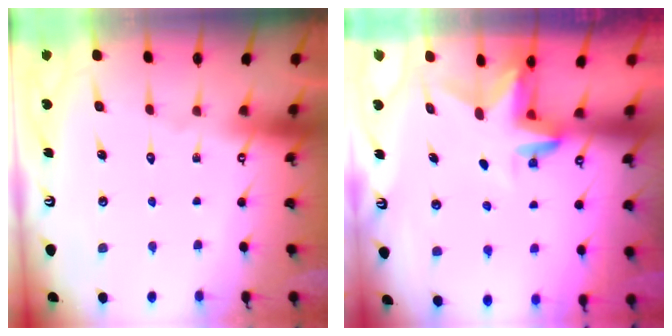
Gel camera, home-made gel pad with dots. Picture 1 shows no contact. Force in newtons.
{"total": 3.1, "press": 3.1, "slide": 0.2}